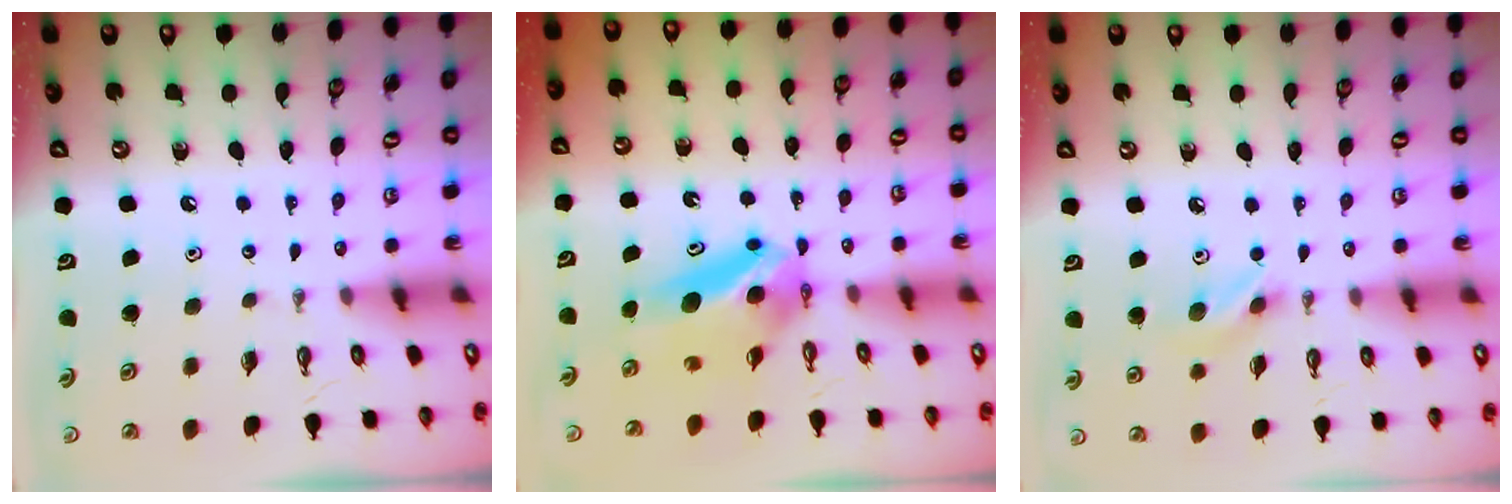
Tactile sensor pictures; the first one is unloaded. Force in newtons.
{"total": 6.6, "press": 5.9, "slide": 3.0}
{"total": 7.6, "press": 7.2, "slide": 2.4}